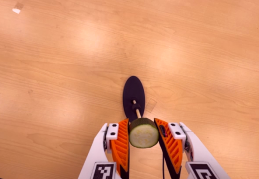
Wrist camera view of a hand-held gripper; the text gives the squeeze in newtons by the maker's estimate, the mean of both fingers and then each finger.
{"total": 10.4, "left": 9.3, "right": 11.5}